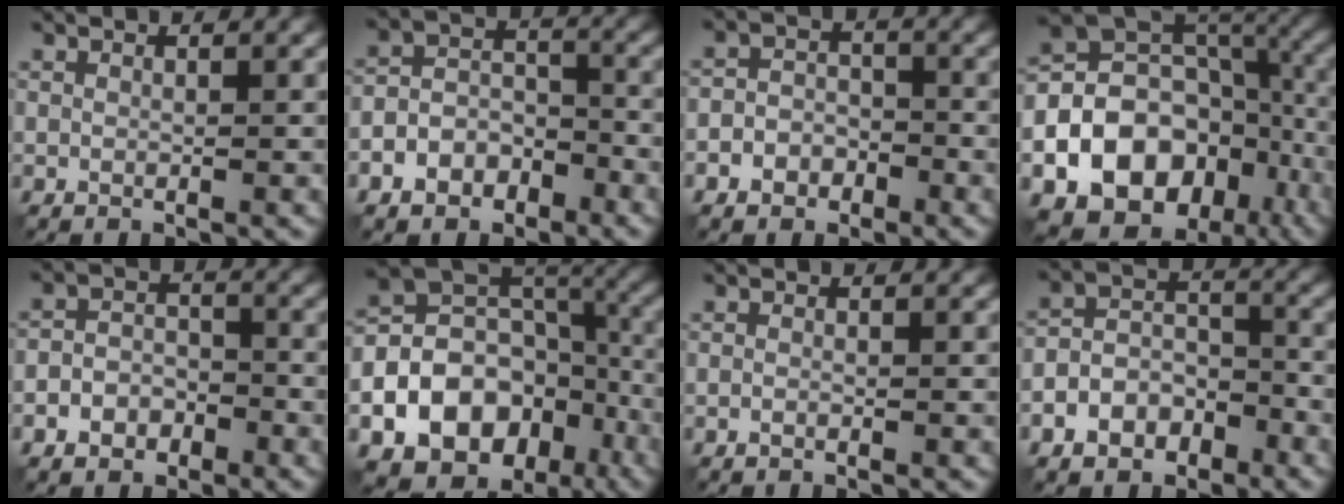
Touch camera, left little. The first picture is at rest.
{"total": 4.7, "force": [-3.0, 3.0, 2.0], "torque": [-0.033, 0.008, -0.056]}
{"total": 3.4, "force": [-2.1, 2.5, 1.1], "torque": [0.005, 0.005, -0.049]}
{"total": 18.4, "force": [-7.3, 14.2, 9.1], "torque": [-0.173, -0.016, -0.127]}
{"total": 3.5, "force": [-2.2, 2.4, 1.5], "torque": [-0.019, 0.005, -0.047]}
{"total": 16.0, "force": [-7.2, 12.1, 7.7], "torque": [-0.155, -0.011, -0.122]}
{"total": 0.6, "force": [-0.4, 0.2, 0.4], "torque": [-0.005, 0.001, -0.011]}
{"total": 5.3, "force": [-3.3, 3.4, 2.3], "torque": [-0.036, 0.008, -0.064]}